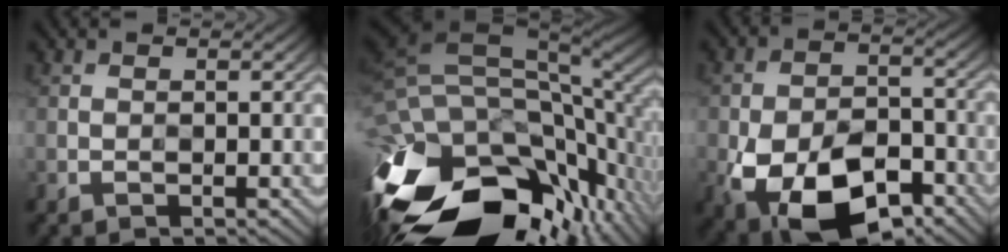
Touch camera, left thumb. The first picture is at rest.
{"total": 19.2, "force": [-7.4, 11.8, 13.1], "torque": [-0.262, -0.012, -0.083]}
{"total": 14.9, "force": [-7.2, 8.4, 10.0], "torque": [-0.200, -0.040, -0.121]}